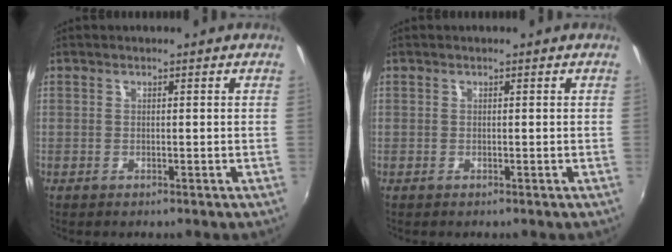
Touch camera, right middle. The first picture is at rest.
{"total": 0.0}